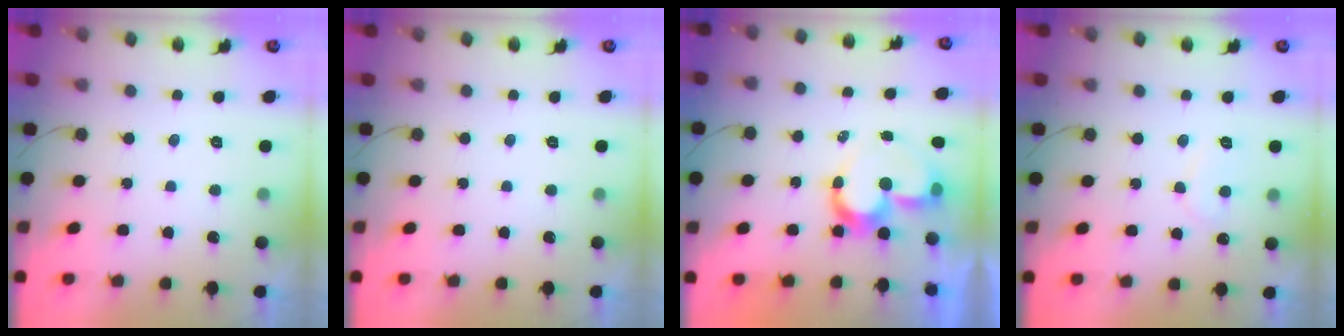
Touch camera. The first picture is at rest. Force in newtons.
{"total": 0.0}
{"total": 9.1, "press": 9.1, "slide": 0.7}
{"total": 6.8, "press": 6.8, "slide": 0.5}